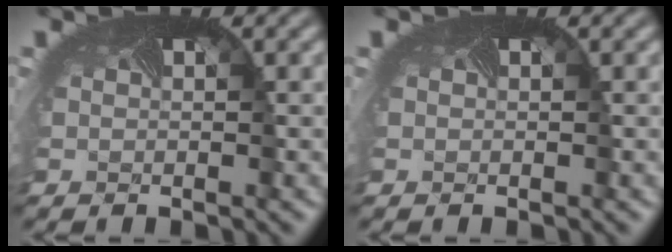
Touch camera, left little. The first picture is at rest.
{"total": 0.0}